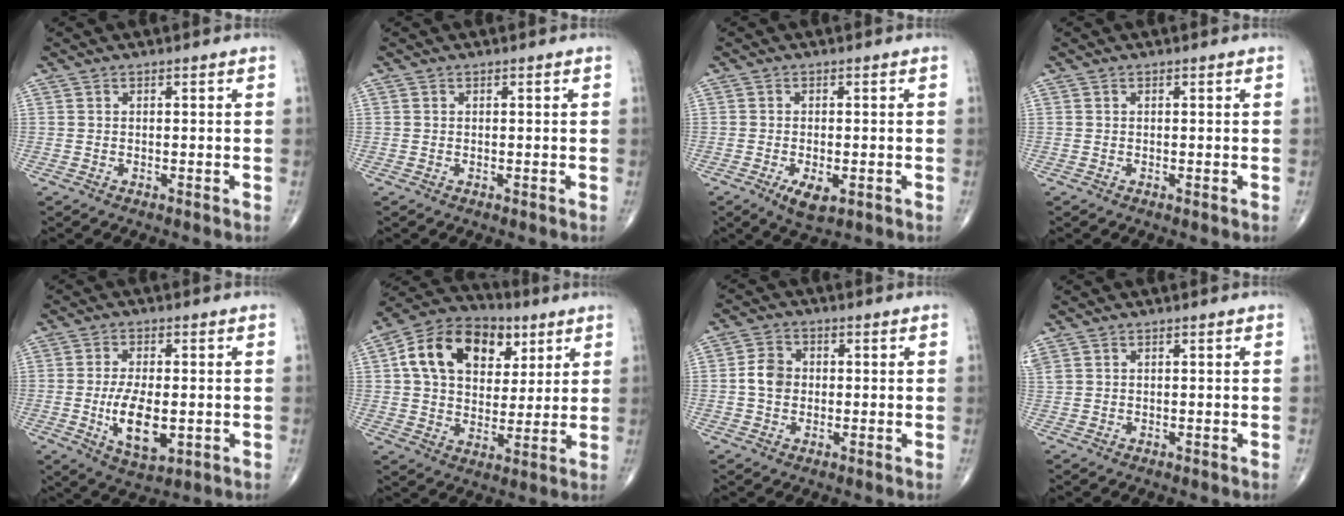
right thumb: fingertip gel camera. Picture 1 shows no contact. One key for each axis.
{"total": 0.0}
{"total": 4.7, "fx": -1.8, "fy": 2.0, "fz": 3.8, "tx": -0.067, "ty": -0.006, "tz": -0.024}
{"total": 0.0}
{"total": 9.8, "fx": -1.6, "fy": 4.6, "fz": 8.5, "tx": -0.145, "ty": -0.013, "tz": -0.020}
{"total": 18.2, "fx": 6.3, "fy": 12.6, "fz": 11.5, "tx": -0.168, "ty": 0.001, "tz": 0.103}
{"total": 4.9, "fx": -0.1, "fy": 4.0, "fz": 2.8, "tx": -0.042, "ty": 0.010, "tz": -0.008}
{"total": 1.5, "fx": 1.0, "fy": 0.8, "fz": 0.8, "tx": -0.025, "ty": 0.015, "tz": 0.028}